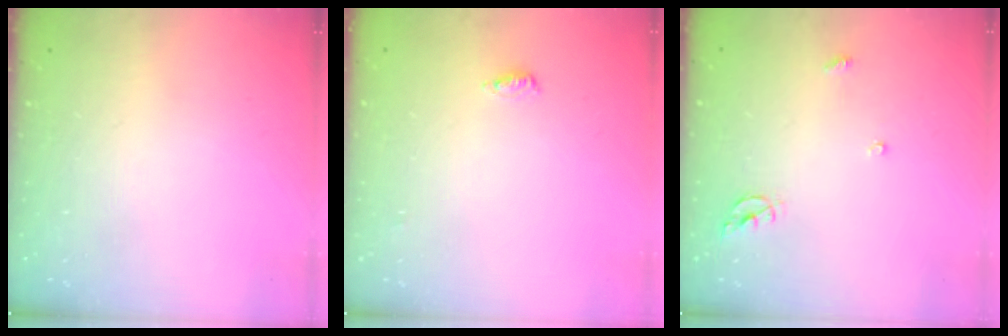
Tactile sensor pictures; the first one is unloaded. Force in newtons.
{"total": 4.0, "press": 3.9, "slide": 1.1}
{"total": 5.7, "press": 5.6, "slide": 0.5}